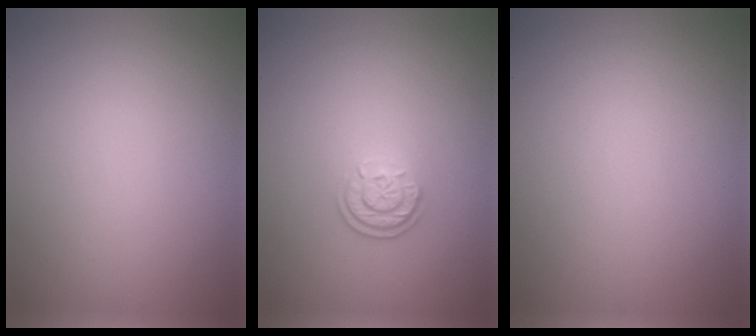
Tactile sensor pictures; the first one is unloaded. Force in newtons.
{"total": 2.2, "press": 1.8, "slide": 1.3}
{"total": 0.0}